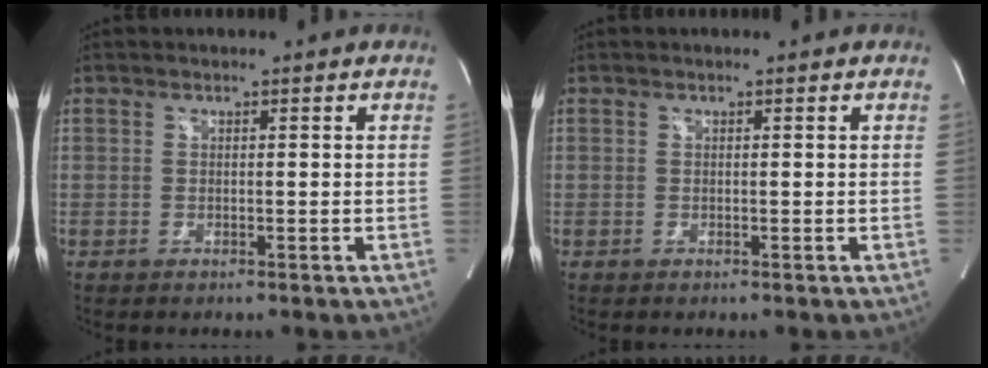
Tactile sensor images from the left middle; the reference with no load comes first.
{"total": 0.0}